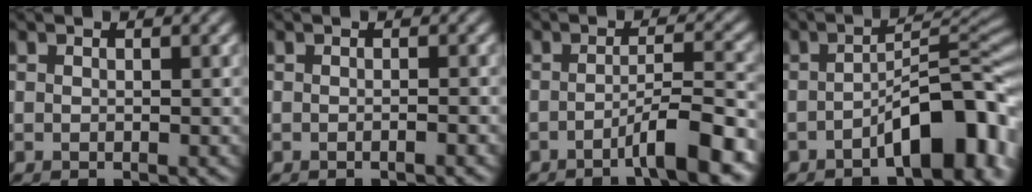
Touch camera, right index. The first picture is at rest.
{"total": 0.9, "force": [-0.4, 0.2, 0.8], "torque": [-0.009, -0.002, -0.010]}
{"total": 6.1, "force": [-3.0, 1.0, 5.2], "torque": [-0.069, 0.011, -0.054]}
{"total": 8.0, "force": [-3.4, 2.9, 6.7], "torque": [-0.086, 0.019, -0.056]}